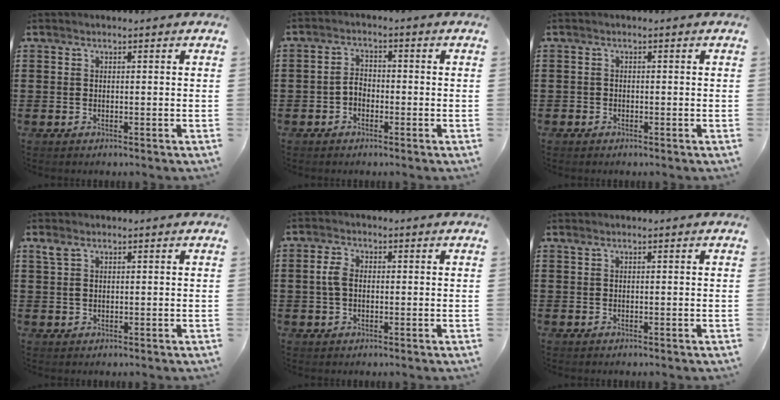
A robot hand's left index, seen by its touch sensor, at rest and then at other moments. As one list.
[{"total": 2.4, "force": [-1.0, 1.7, 1.5], "torque": [-0.039, 0.004, -0.025]}, {"total": 0.8, "force": [-0.6, 0.5, 0.0], "torque": [-0.003, 0.003, -0.014]}, {"total": 1.5, "force": [0.6, 1.0, 1.0], "torque": [-0.025, 0.008, 0.010]}, {"total": 3.5, "force": [0.3, 2.1, 2.7], "torque": [-0.063, 0.007, 0.002]}, {"total": 0.0}]